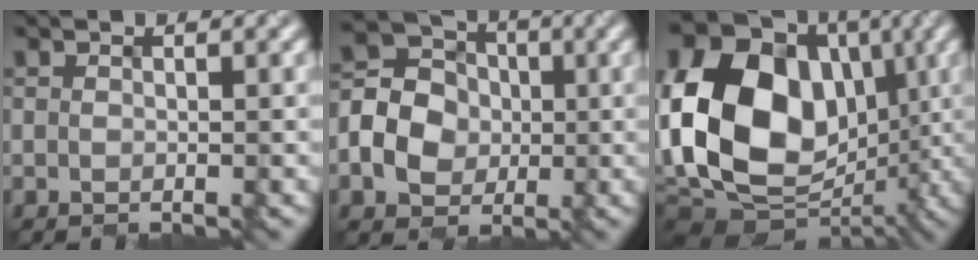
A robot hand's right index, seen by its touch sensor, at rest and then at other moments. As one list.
[{"total": 5.3, "force": [-1.5, 4.7, 2.1], "torque": [-0.045, 0.010, -0.040]}, {"total": 16.9, "force": [0.1, 12.8, 11.0], "torque": [-0.178, 0.024, -0.013]}]